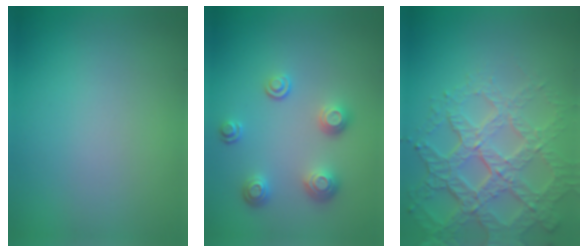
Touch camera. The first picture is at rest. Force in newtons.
{"total": 3.2, "press": 2.5, "slide": 2.0}
{"total": 7.5, "press": 5.2, "slide": 5.4}